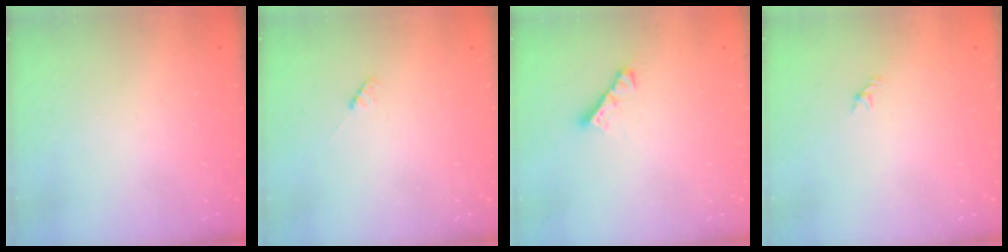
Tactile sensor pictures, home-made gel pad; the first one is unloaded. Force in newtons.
{"total": 2.3, "press": 2.2, "slide": 0.5}
{"total": 3.7, "press": 3.7, "slide": 0.2}
{"total": 1.0, "press": 0.9, "slide": 0.4}